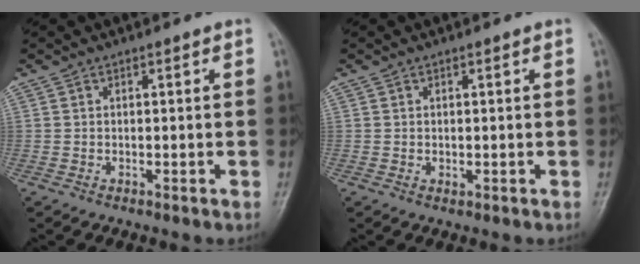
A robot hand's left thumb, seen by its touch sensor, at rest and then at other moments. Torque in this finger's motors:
{"motor_torque": [-0.07, -0.03, 0.08, 0.07, 0.00]}